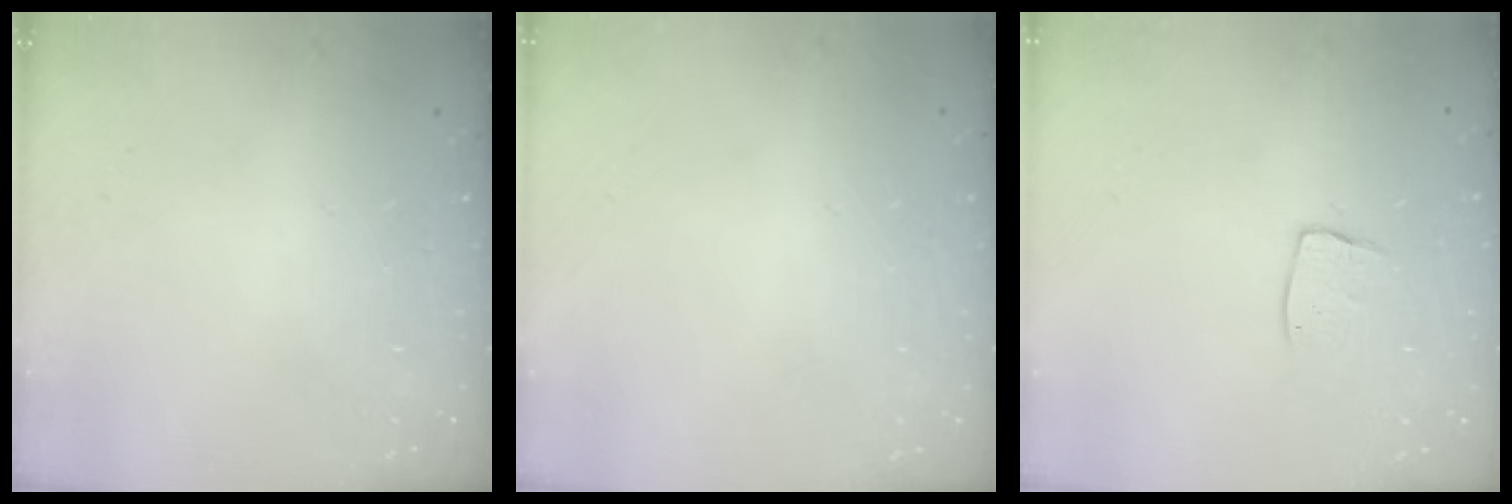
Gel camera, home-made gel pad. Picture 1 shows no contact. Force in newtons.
{"total": 0.0}
{"total": 7.0, "press": 7.0, "slide": 0.5}